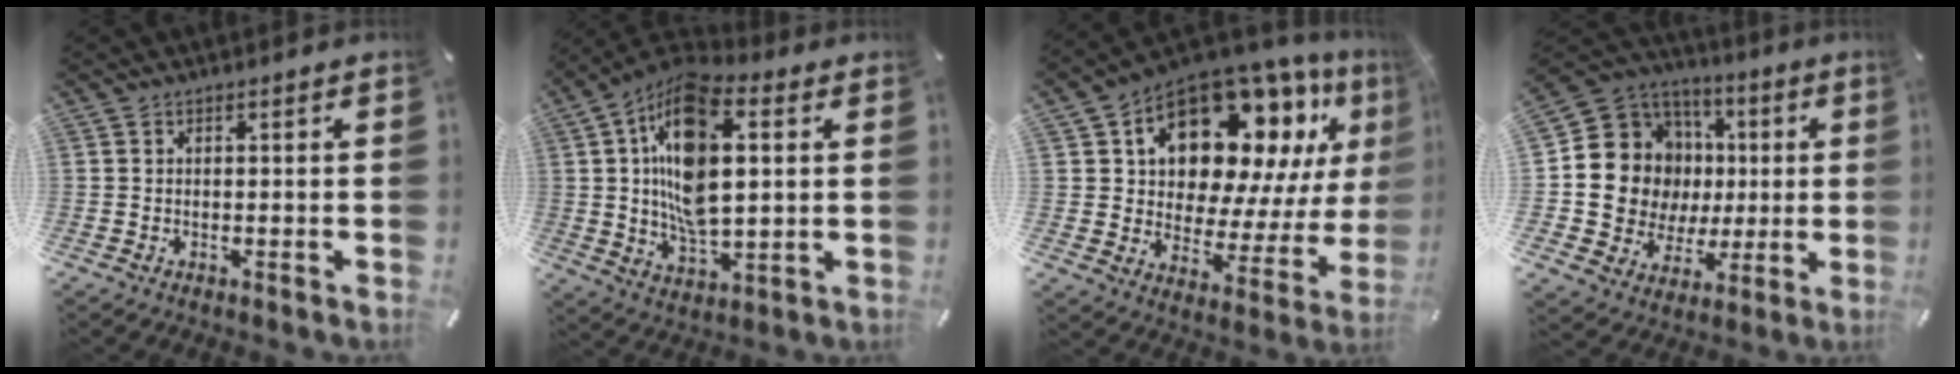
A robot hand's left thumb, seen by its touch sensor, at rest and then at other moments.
{"total": 17.4, "force": [4.0, 9.2, 14.2], "torque": [-0.274, 0.002, 0.070]}
{"total": 17.7, "force": [10.7, 10.6, 9.3], "torque": [-0.148, -0.083, 0.184]}
{"total": 14.8, "force": [1.1, 14.0, 4.6], "torque": [-0.072, -0.020, 0.045]}